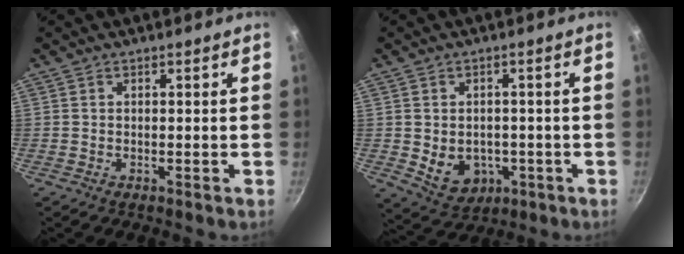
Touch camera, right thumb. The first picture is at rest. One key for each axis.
{"total": 8.0, "fx": -1.6, "fy": 6.3, "fz": 4.7, "tx": -0.049, "ty": -0.002, "tz": -0.008}